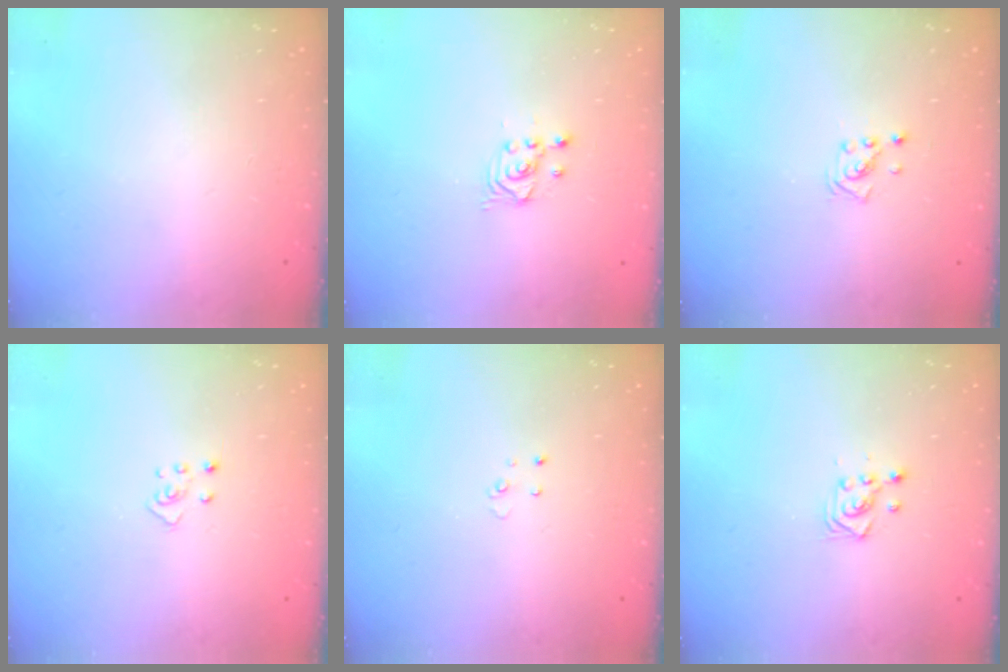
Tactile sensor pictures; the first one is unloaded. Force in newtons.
{"total": 2.5, "press": 2.5, "slide": 0.3}
{"total": 1.9, "press": 1.9, "slide": 0.1}
{"total": 3.7, "press": 3.7, "slide": 0.3}
{"total": 2.5, "press": 2.5, "slide": 0.2}
{"total": 3.0, "press": 3.0, "slide": 0.5}